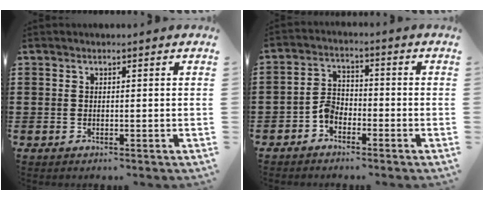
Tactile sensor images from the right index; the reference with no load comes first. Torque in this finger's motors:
{"motor_torque": [2.14, 0.00, 0.41, 0.08]}